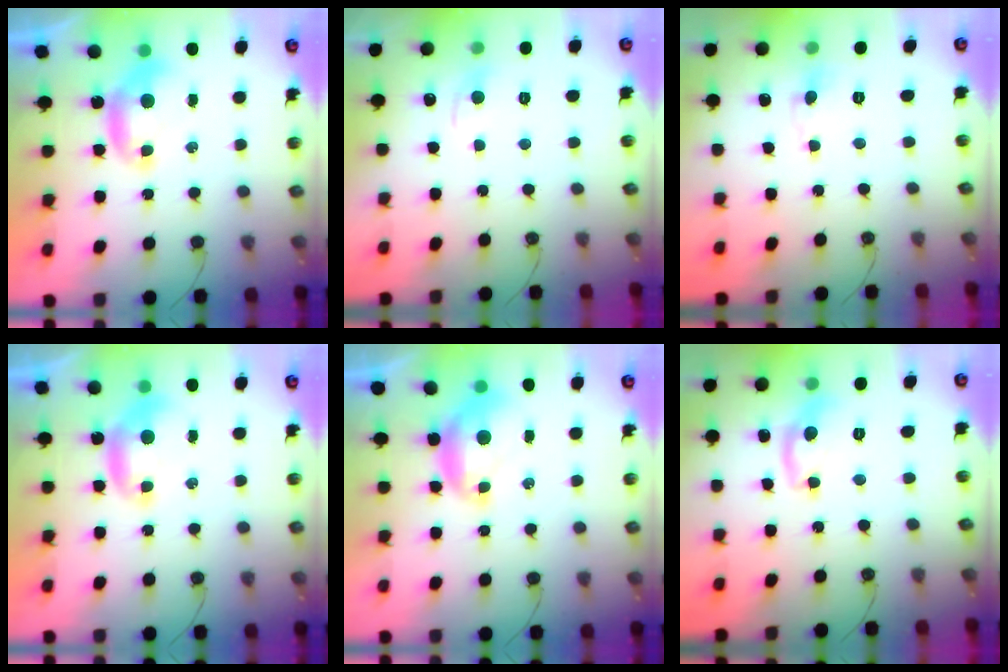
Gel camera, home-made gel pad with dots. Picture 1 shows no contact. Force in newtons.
{"total": 0.8, "press": 0.1, "slide": 0.8}
{"total": 2.1, "press": 1.9, "slide": 0.7}
{"total": 0.0}
{"total": 1.7, "press": 1.7, "slide": 0.4}
{"total": 8.8, "press": 8.8, "slide": 0.5}